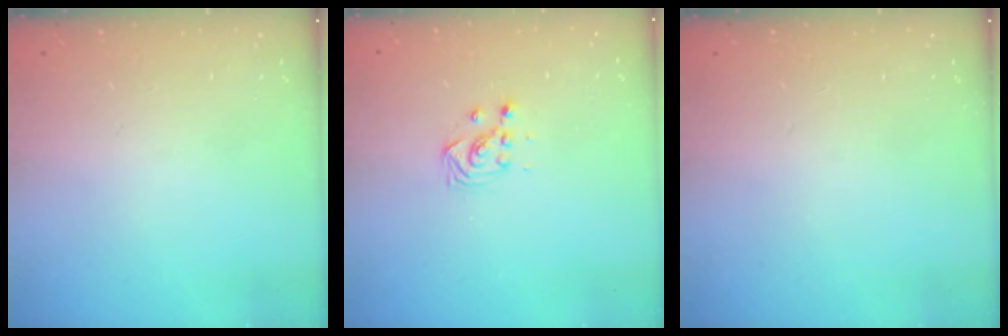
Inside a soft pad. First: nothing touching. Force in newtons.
{"total": 2.9, "press": 2.9, "slide": 0.3}
{"total": 0.0}